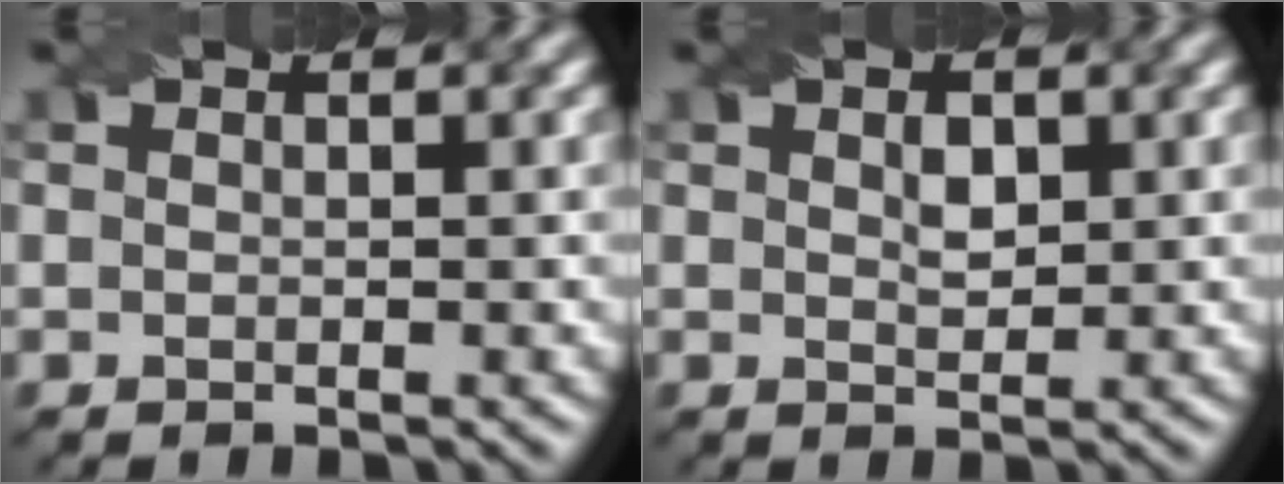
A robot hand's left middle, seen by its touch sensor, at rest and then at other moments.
{"total": 1.6, "force": [0.6, 0.9, 1.2], "torque": [-0.021, 0.000, 0.013]}